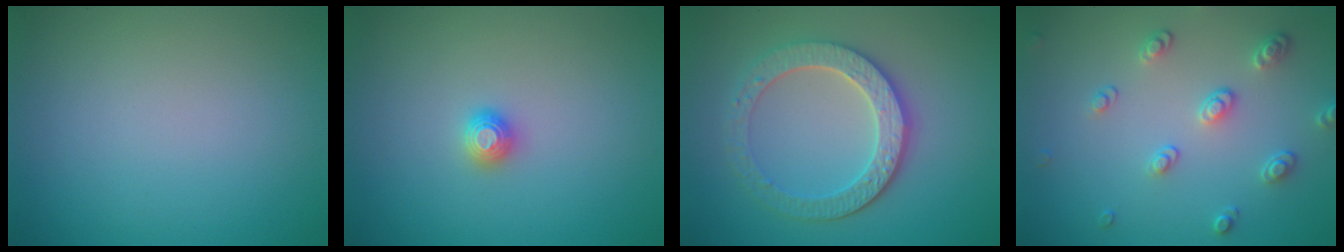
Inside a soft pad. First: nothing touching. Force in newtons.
{"total": 0.9, "press": 0.9, "slide": 0.0}
{"total": 4.6, "press": 4.1, "slide": 2.1}
{"total": 2.6, "press": 2.5, "slide": 0.8}